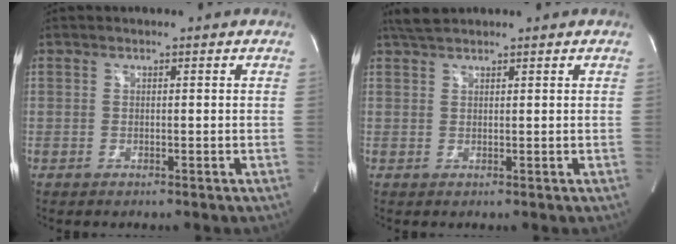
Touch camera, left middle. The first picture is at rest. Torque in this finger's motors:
{"motor_torque": [0.17, -0.07, -0.06, 0.00]}